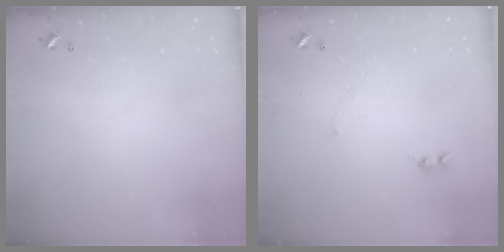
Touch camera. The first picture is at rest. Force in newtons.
{"total": 2.6, "press": 2.6, "slide": 0.6}